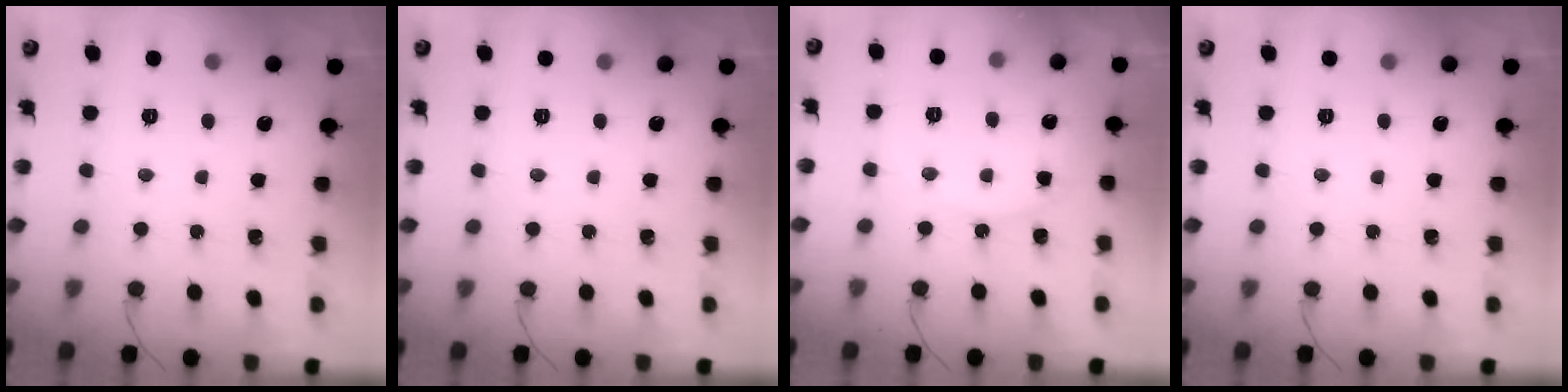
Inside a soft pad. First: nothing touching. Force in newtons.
{"total": 0.0}
{"total": 6.1, "press": 6.1, "slide": 0.4}
{"total": 0.0}